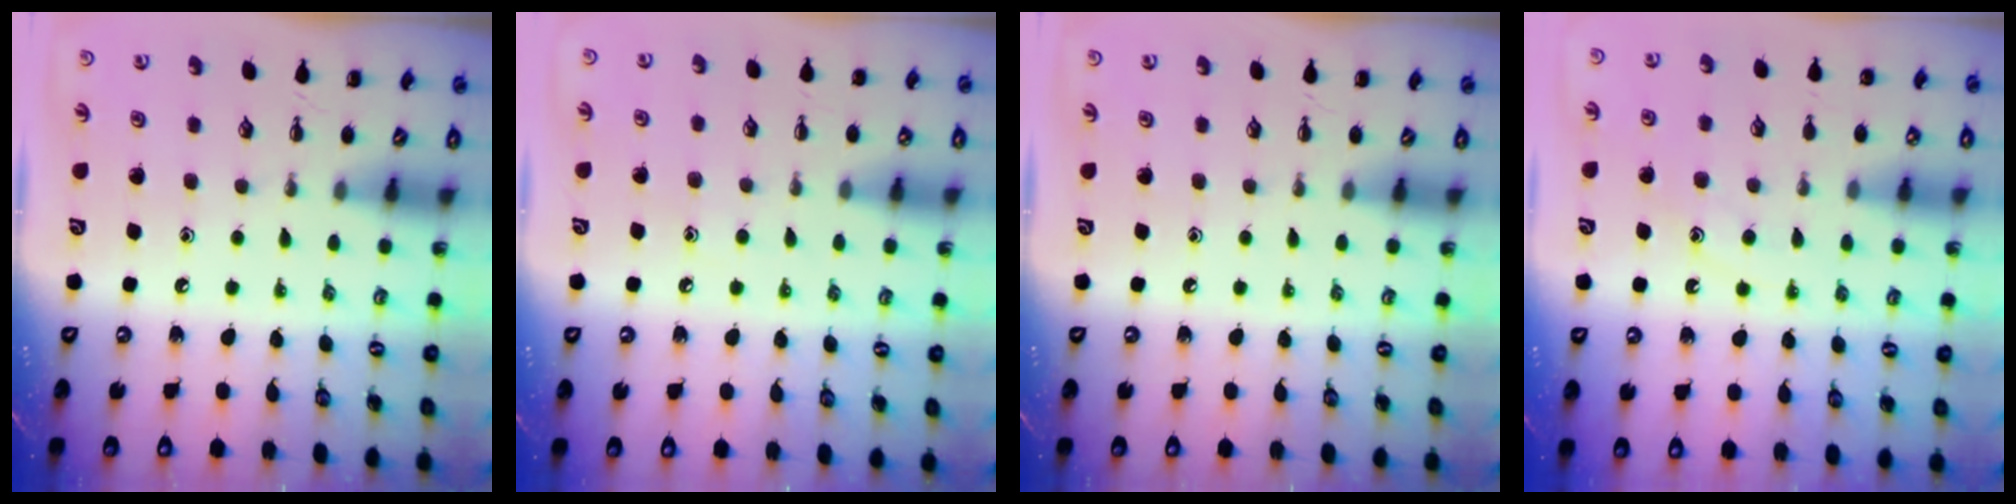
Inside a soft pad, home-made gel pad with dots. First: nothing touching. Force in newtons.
{"total": 5.4, "press": 5.2, "slide": 1.6}
{"total": 0.0}
{"total": 11.2, "press": 11.2, "slide": 1.0}